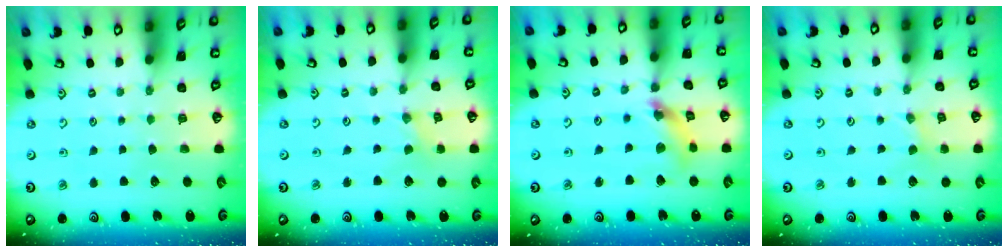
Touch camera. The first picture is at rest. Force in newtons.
{"total": 0.0}
{"total": 9.5, "press": 9.5, "slide": 0.9}
{"total": 0.0}